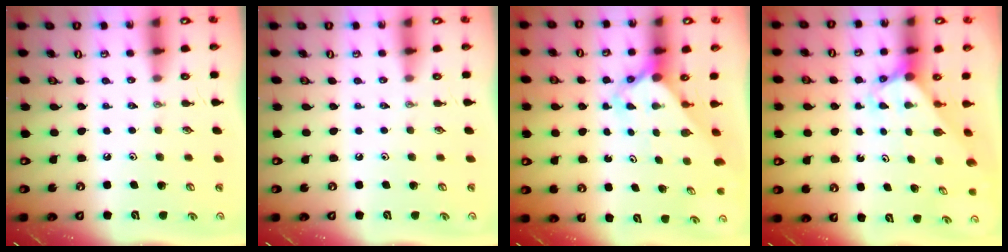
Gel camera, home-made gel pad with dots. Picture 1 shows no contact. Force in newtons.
{"total": 0.0}
{"total": 2.8, "press": 2.8, "slide": 0.1}
{"total": 3.0, "press": 3.0, "slide": 0.2}